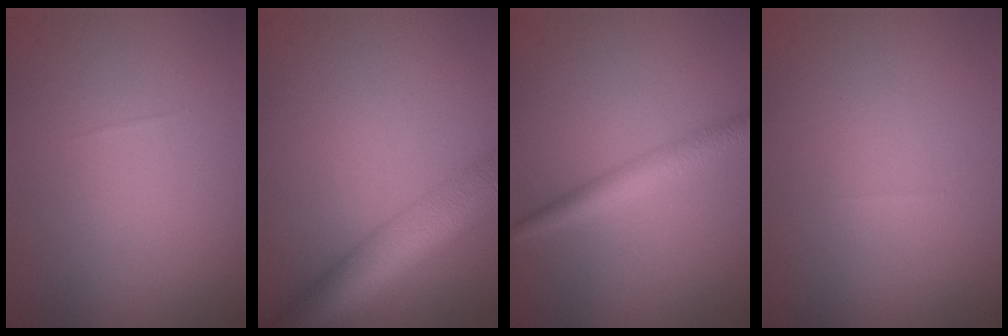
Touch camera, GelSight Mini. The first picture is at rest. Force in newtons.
{"total": 8.8, "press": 8.8, "slide": 0.3}
{"total": 2.5, "press": 2.5, "slide": 0.1}
{"total": 0.0}